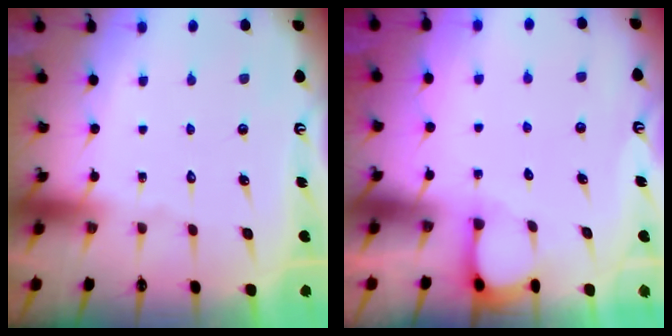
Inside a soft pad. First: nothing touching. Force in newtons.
{"total": 2.3, "press": 2.2, "slide": 0.4}